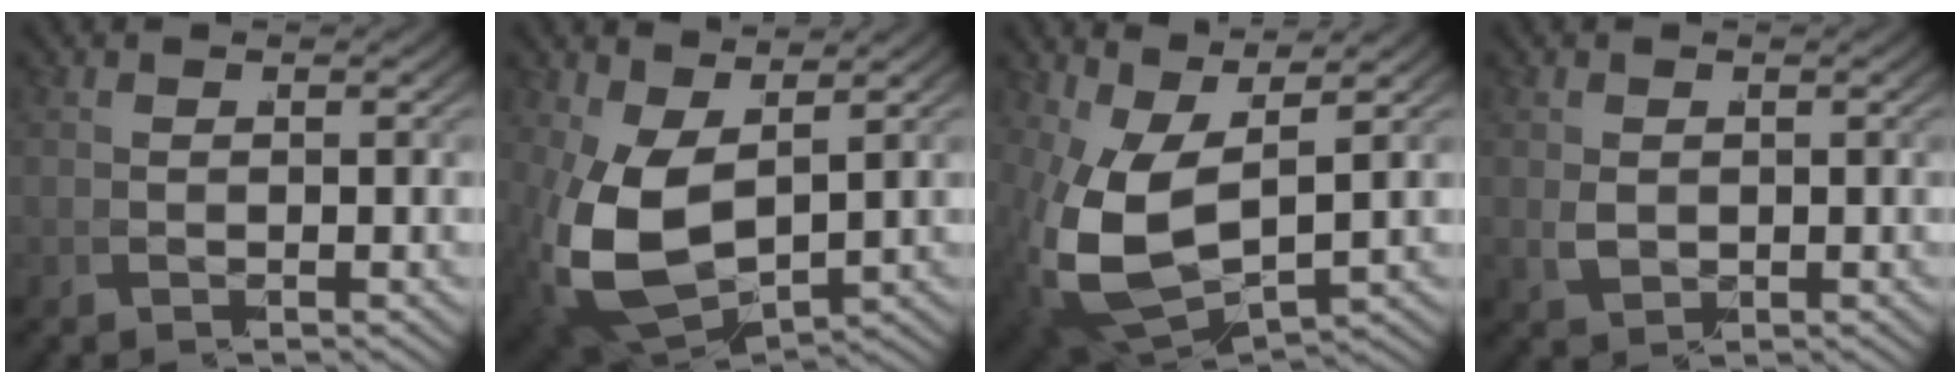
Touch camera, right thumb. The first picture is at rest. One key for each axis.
{"total": 9.5, "fx": -0.7, "fy": 6.3, "fz": 7.1, "tx": -0.204, "ty": -0.063, "tz": 0.029}
{"total": 10.5, "fx": 0.1, "fy": 6.5, "fz": 8.2, "tx": -0.216, "ty": -0.062, "tz": 0.040}
{"total": 2.0, "fx": 0.5, "fy": 1.5, "fz": 1.3, "tx": -0.038, "ty": -0.012, "tz": 0.024}